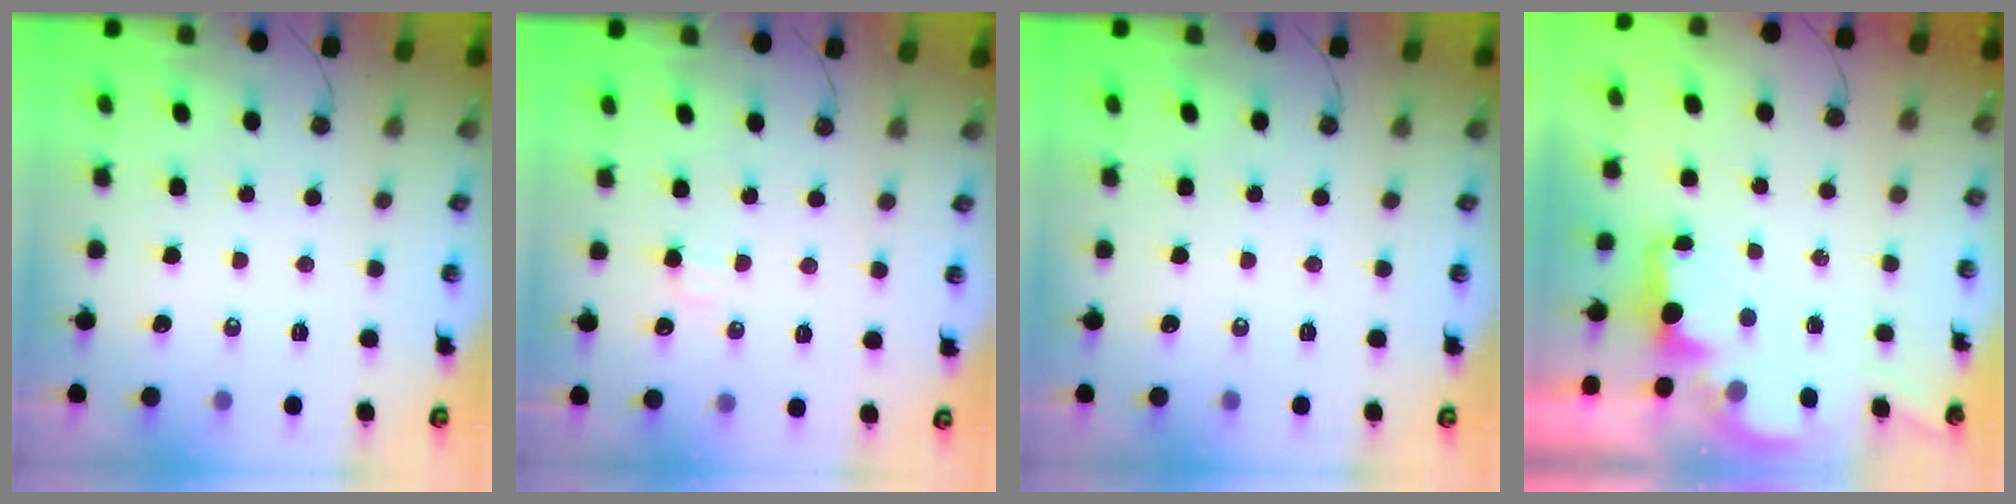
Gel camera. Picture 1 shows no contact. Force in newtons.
{"total": 3.3, "press": 3.1, "slide": 1.0}
{"total": 0.0}
{"total": 1.9, "press": 1.7, "slide": 0.8}